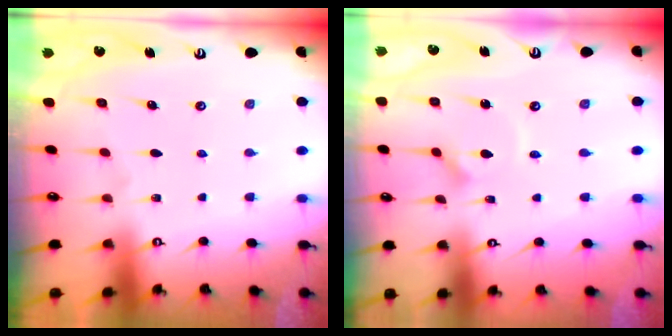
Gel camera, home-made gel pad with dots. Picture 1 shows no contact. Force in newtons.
{"total": 3.8, "press": 3.8, "slide": 0.5}